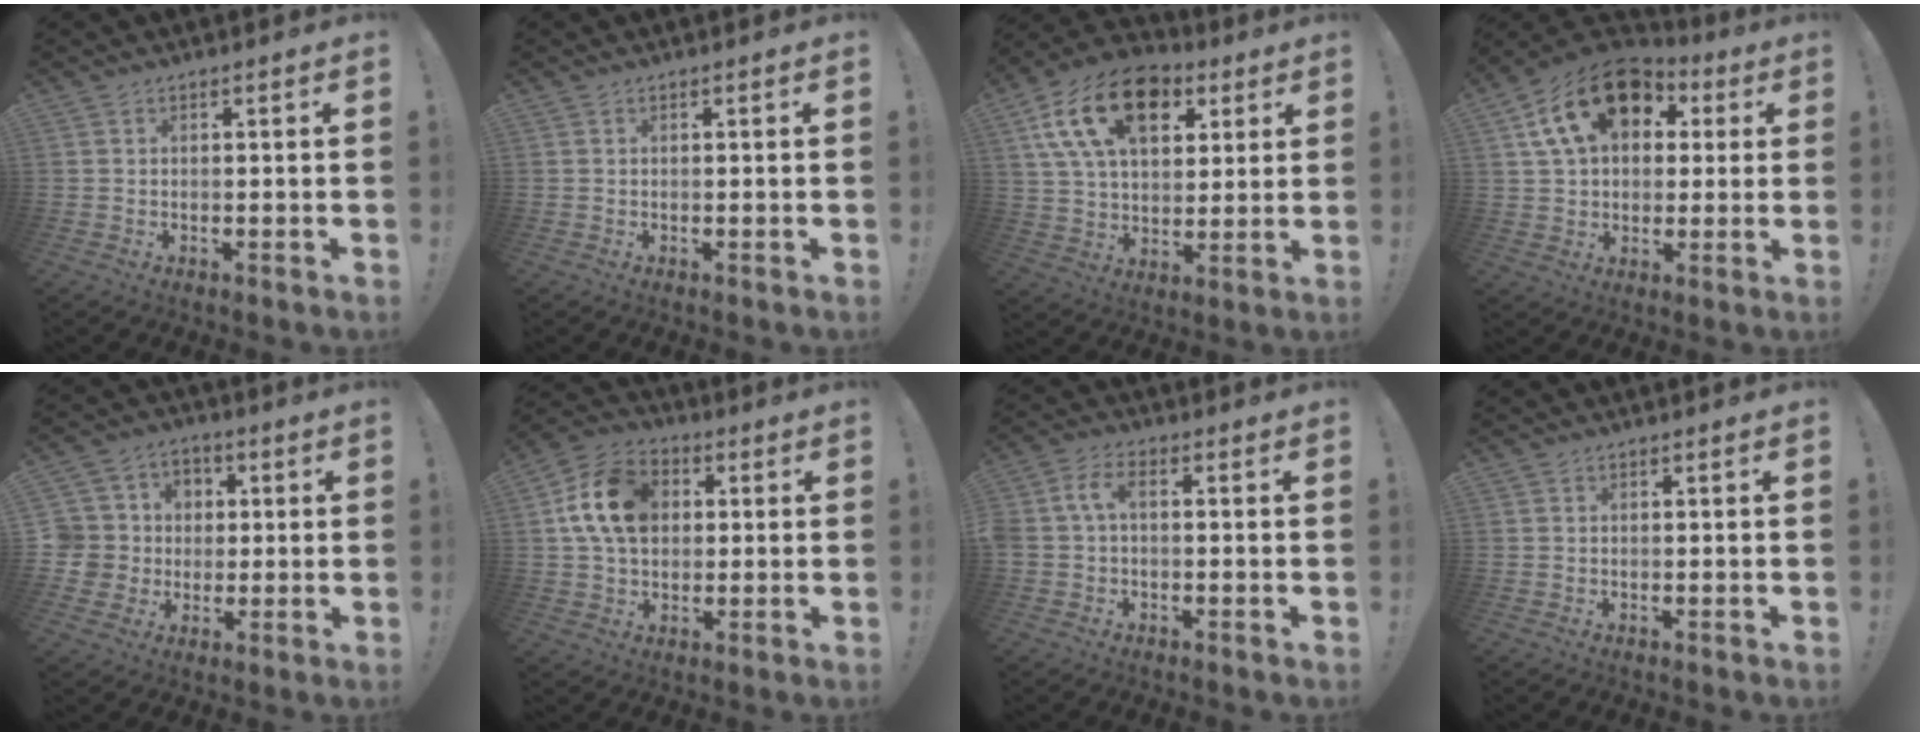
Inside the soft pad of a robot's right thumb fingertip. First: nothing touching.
{"total": 0.0}
{"total": 20.3, "force": [8.8, 12.7, 13.2], "torque": [-0.220, -0.030, 0.158]}
{"total": 18.9, "force": [7.8, 12.7, 11.6], "torque": [-0.192, -0.020, 0.141]}
{"total": 10.2, "force": [0.1, 9.9, 2.6], "torque": [-0.042, 0.004, 0.011]}
{"total": 15.8, "force": [3.3, 11.6, 10.2], "torque": [-0.169, 0.004, 0.068]}
{"total": 5.5, "force": [0.0, 3.2, 4.5], "torque": [-0.106, 0.010, -0.003]}
{"total": 0.0}